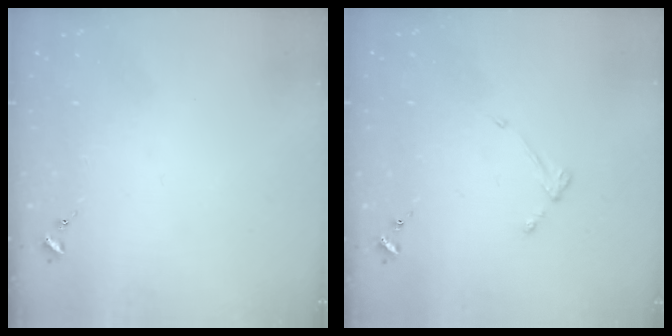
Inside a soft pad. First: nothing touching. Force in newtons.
{"total": 3.5, "press": 3.4, "slide": 0.5}